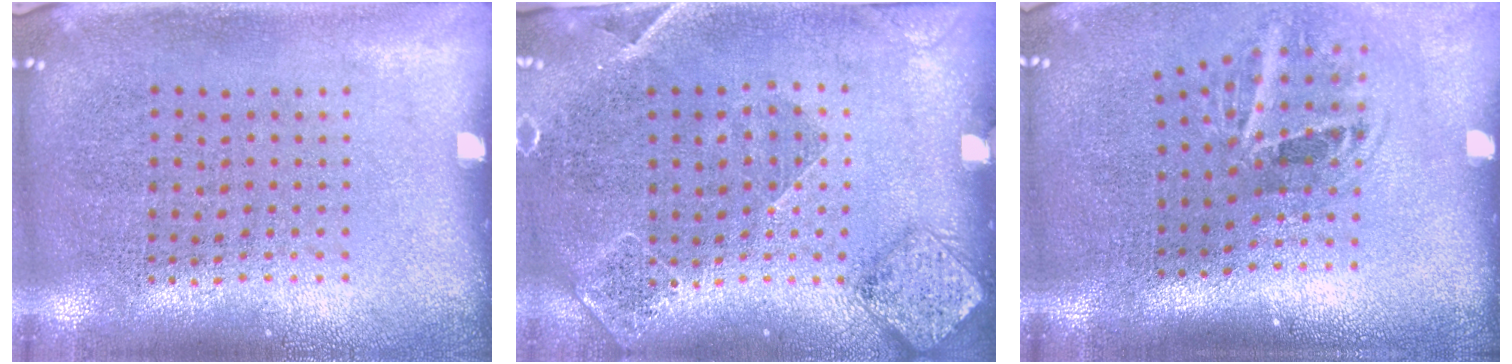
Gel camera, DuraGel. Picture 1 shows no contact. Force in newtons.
{"total": 1.6, "press": 1.6, "slide": 0.4}
{"total": 2.0, "press": 1.2, "slide": 1.6}